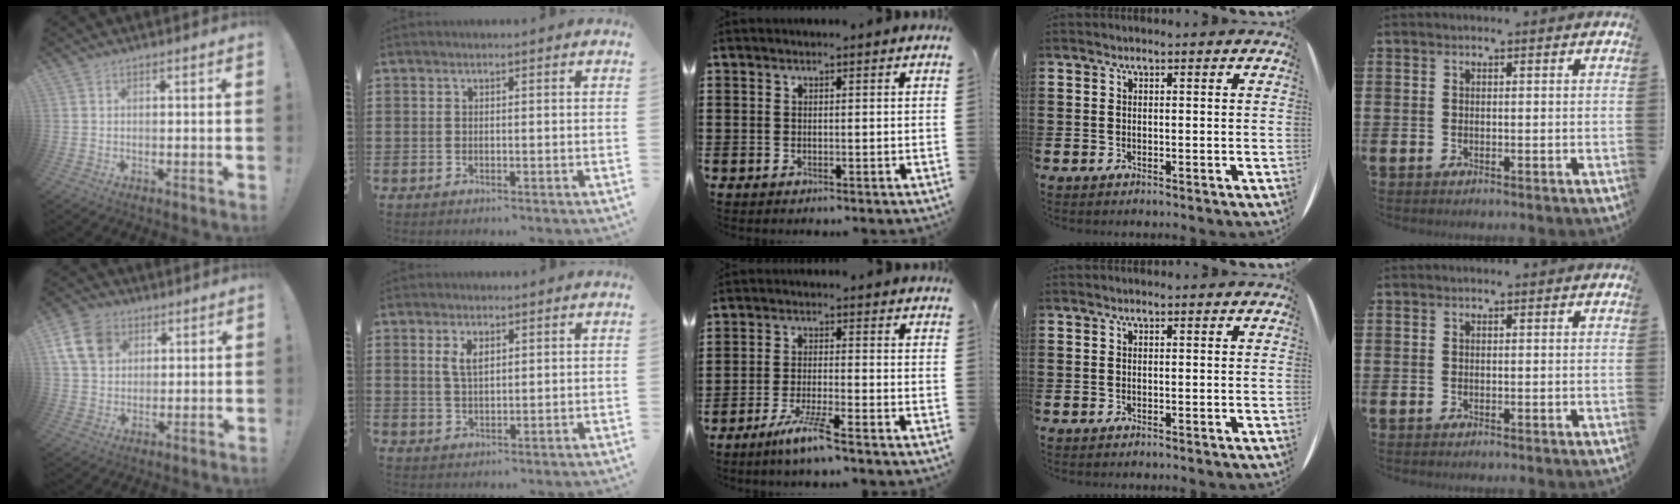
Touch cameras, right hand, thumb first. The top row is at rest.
{"thumb": {"total": 12.3, "force": [5.1, 9.5, 6.0], "torque": [-0.117, -0.017, 0.104]}, "index": {"total": 3.2, "force": [1.3, 1.5, 2.5], "torque": [-0.055, 0.006, 0.022]}, "middle": {"total": 5.6, "force": [-4.3, 0.0, 3.6], "torque": [-0.076, -0.013, -0.079]}}